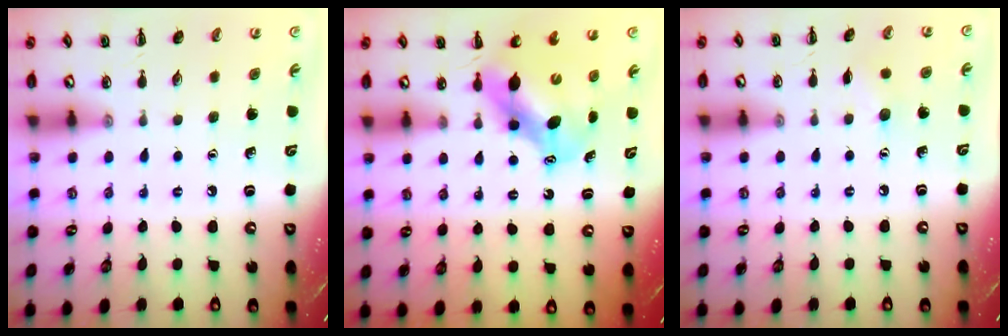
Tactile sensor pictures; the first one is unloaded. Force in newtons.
{"total": 6.7, "press": 6.5, "slide": 1.3}
{"total": 4.6, "press": 4.5, "slide": 1.1}